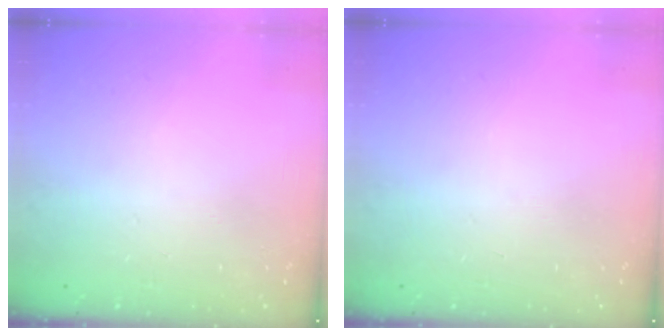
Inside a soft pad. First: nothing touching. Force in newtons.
{"total": 0.0}